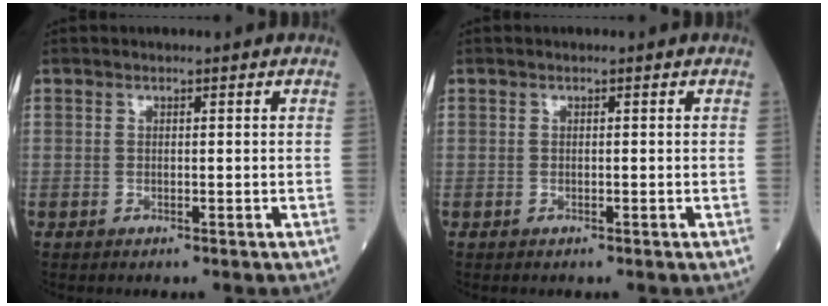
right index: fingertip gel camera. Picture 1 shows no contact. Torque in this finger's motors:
{"motor_torque": [0.00, 0.00, 0.00, -0.01]}